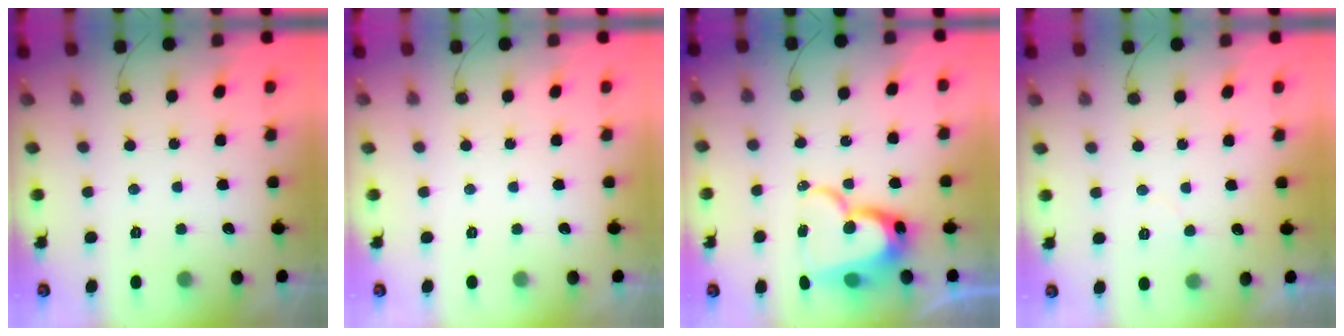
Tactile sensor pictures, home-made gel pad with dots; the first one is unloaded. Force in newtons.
{"total": 0.0}
{"total": 17.2, "press": 17.2, "slide": 1.8}
{"total": 4.0, "press": 4.0, "slide": 0.5}